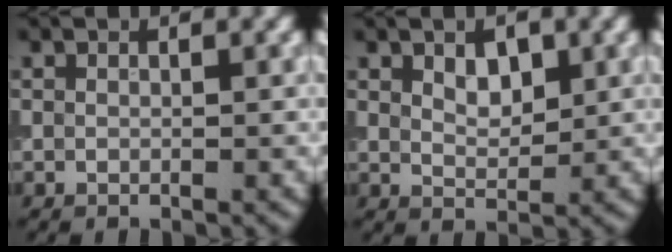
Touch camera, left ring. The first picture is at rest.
{"total": 2.4, "force": [1.1, 1.4, 1.7], "torque": [-0.026, 0.000, 0.021]}